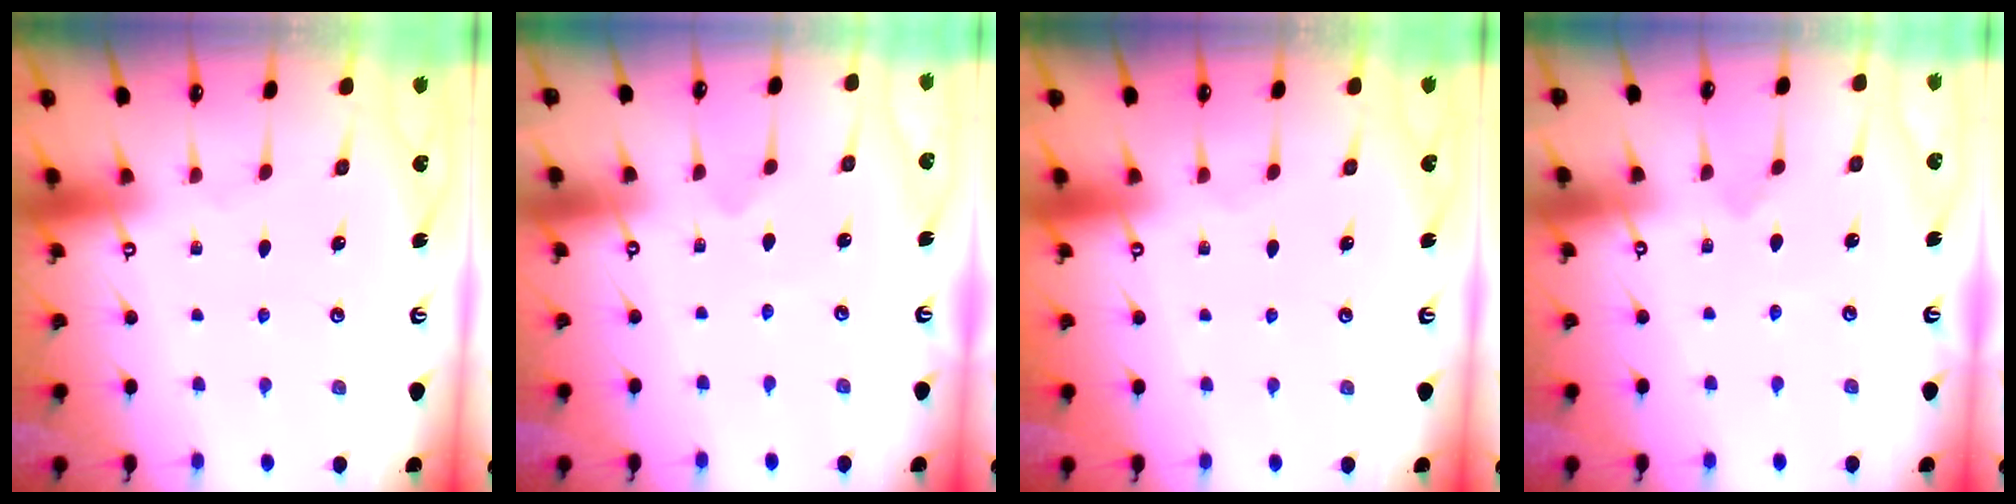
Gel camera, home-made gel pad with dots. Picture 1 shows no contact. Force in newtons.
{"total": 1.8, "press": 1.8, "slide": 0.2}
{"total": 0.0}
{"total": 2.9, "press": 2.9, "slide": 0.1}